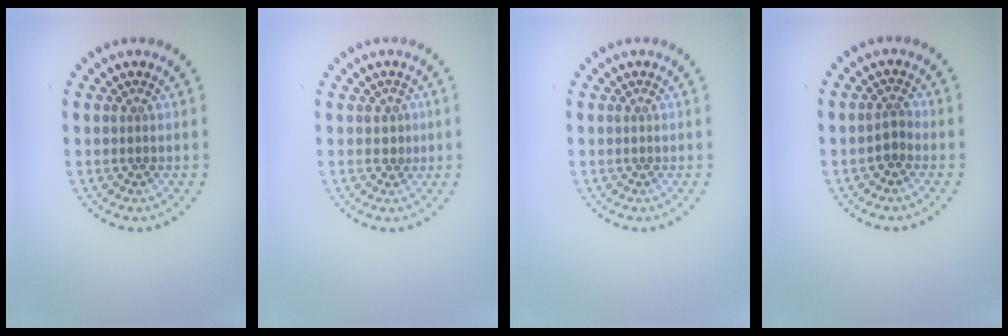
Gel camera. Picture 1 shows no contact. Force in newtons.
{"total": 1.1, "press": 0.9, "slide": 0.5}
{"total": 0.0}
{"total": 1.2, "press": 1.1, "slide": 0.6}